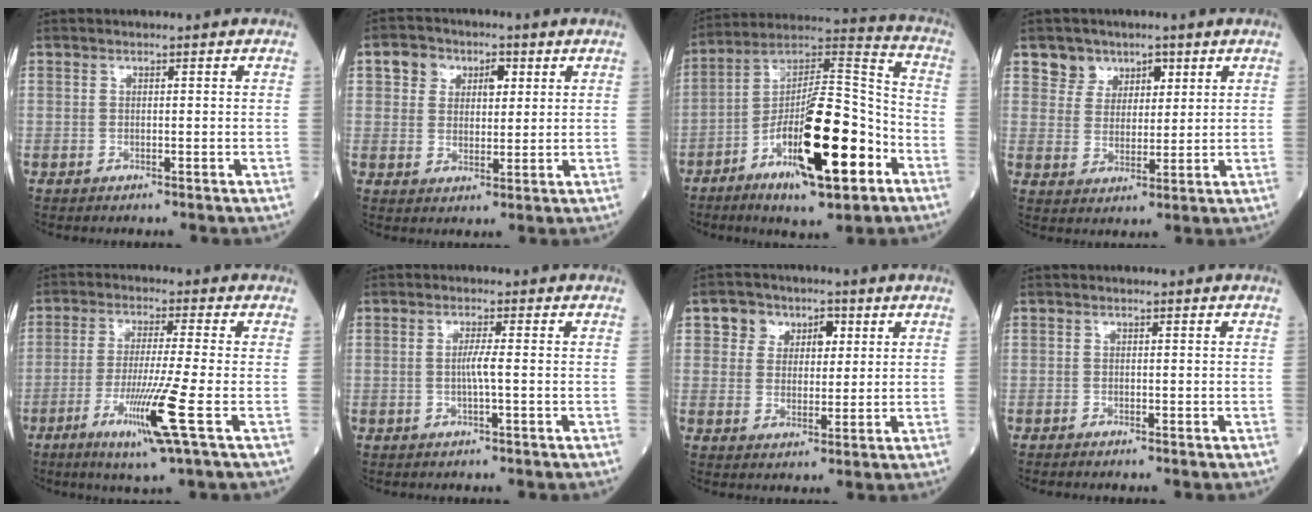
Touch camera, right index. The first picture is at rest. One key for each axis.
{"total": 6.0, "fx": 2.4, "fy": 4.4, "fz": 3.3, "tx": -0.046, "ty": 0.021, "tz": 0.042}
{"total": 19.7, "fx": -8.0, "fy": 4.2, "fz": 17.5, "tx": -0.304, "ty": 0.002, "tz": -0.125}
{"total": 5.5, "fx": 3.4, "fy": 4.3, "fz": 0.3, "tx": 0.000, "ty": 0.011, "tz": 0.063}
{"total": 9.6, "fx": -3.8, "fy": -1.6, "fz": 8.7, "tx": -0.166, "ty": -0.030, "tz": -0.071}
{"total": 2.1, "fx": -0.2, "fy": -0.4, "fz": 2.0, "tx": -0.040, "ty": 0.000, "tz": -0.004}
{"total": 5.8, "fx": 2.4, "fy": 4.8, "fz": 2.0, "tx": -0.023, "ty": 0.021, "tz": 0.041}
{"total": 0.9, "fx": -0.8, "fy": -0.1, "fz": 0.4, "tx": -0.007, "ty": 0.001, "tz": -0.010}